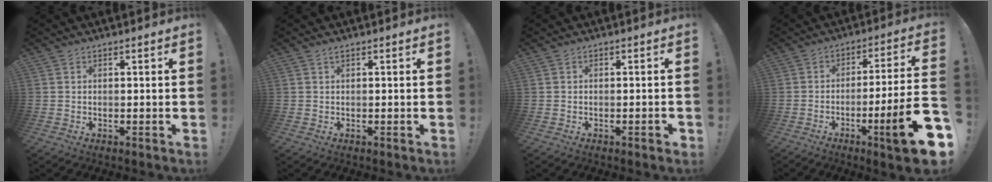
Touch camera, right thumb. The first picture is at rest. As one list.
[{"total": 0.5, "force": [0.3, 0.1, 0.4], "torque": [-0.014, 0.003, 0.006]}, {"total": 1.3, "force": [-1.0, 0.1, 0.8], "torque": [-0.017, 0.005, -0.015]}, {"total": 17.3, "force": [-7.0, 1.3, 15.7], "torque": [-0.236, 0.024, -0.103]}]